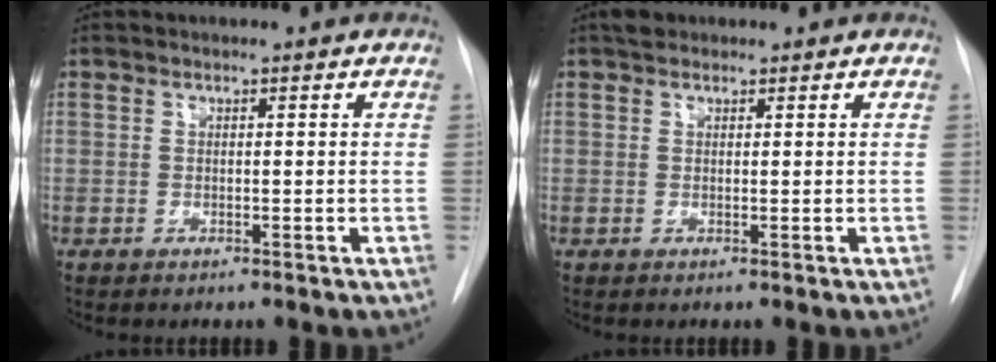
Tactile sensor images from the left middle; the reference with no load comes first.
{"total": 1.5, "force": [1.2, 0.9, 0.4], "torque": [-0.008, 0.013, 0.016]}